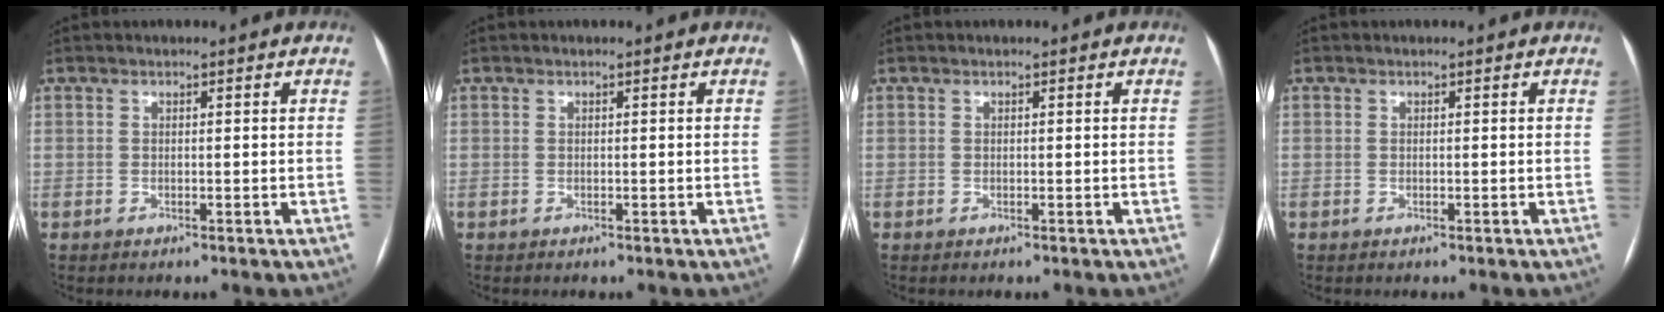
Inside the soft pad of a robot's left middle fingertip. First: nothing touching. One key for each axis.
{"total": 0.0}
{"total": 0.0}
{"total": 0.0}